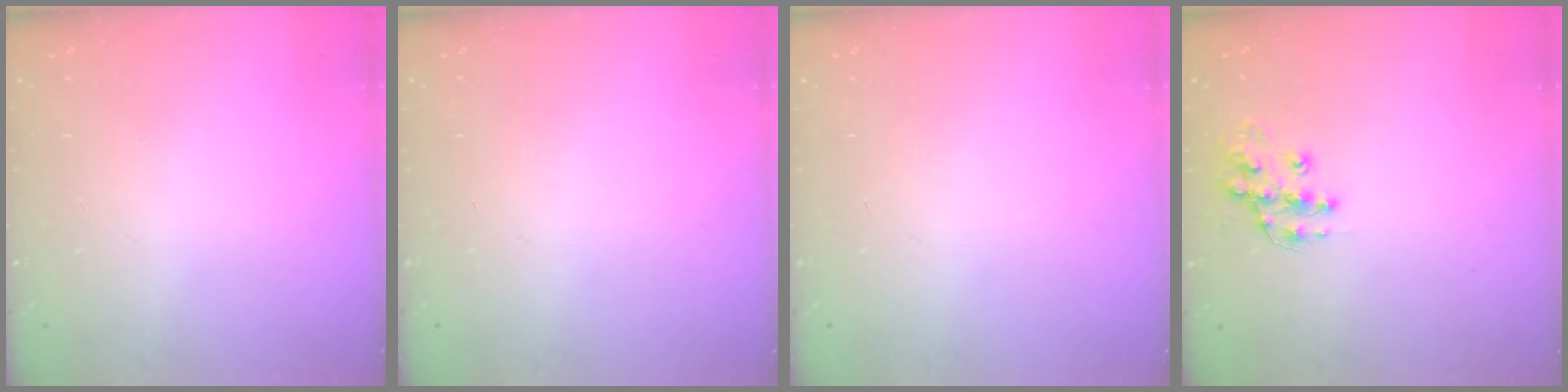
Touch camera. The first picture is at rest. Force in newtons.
{"total": 0.0}
{"total": 0.0}
{"total": 10.7, "press": 10.7, "slide": 0.6}